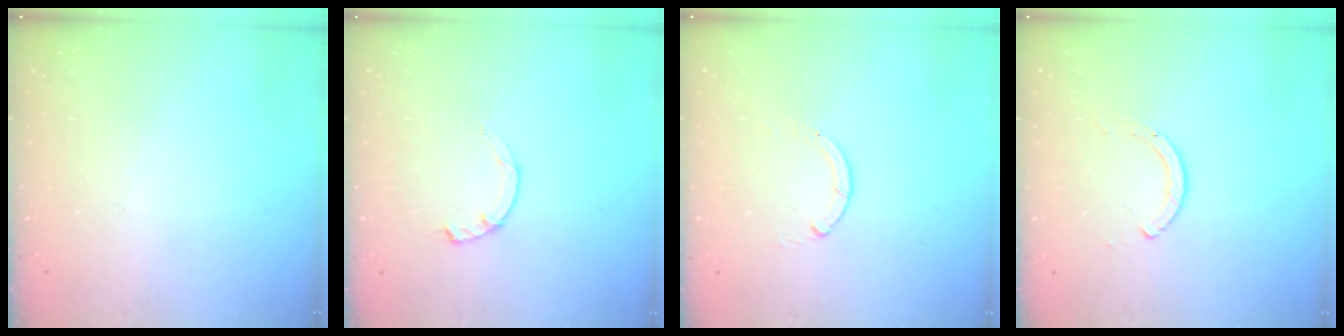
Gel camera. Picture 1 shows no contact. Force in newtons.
{"total": 2.3, "press": 2.3, "slide": 0.4}
{"total": 0.0}
{"total": 2.6, "press": 2.6, "slide": 0.3}